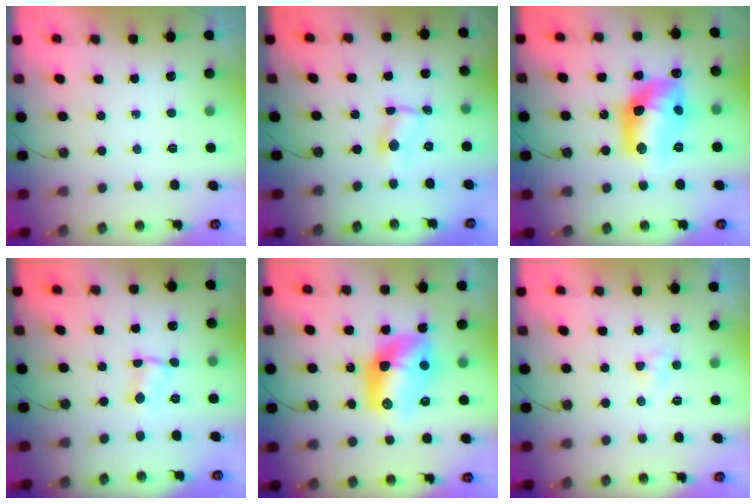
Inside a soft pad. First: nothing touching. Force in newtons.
{"total": 1.5, "press": 1.5, "slide": 0.1}
{"total": 15.2, "press": 15.1, "slide": 1.1}
{"total": 1.9, "press": 1.9, "slide": 0.0}
{"total": 13.8, "press": 13.7, "slide": 1.4}
{"total": 3.0, "press": 2.9, "slide": 0.4}